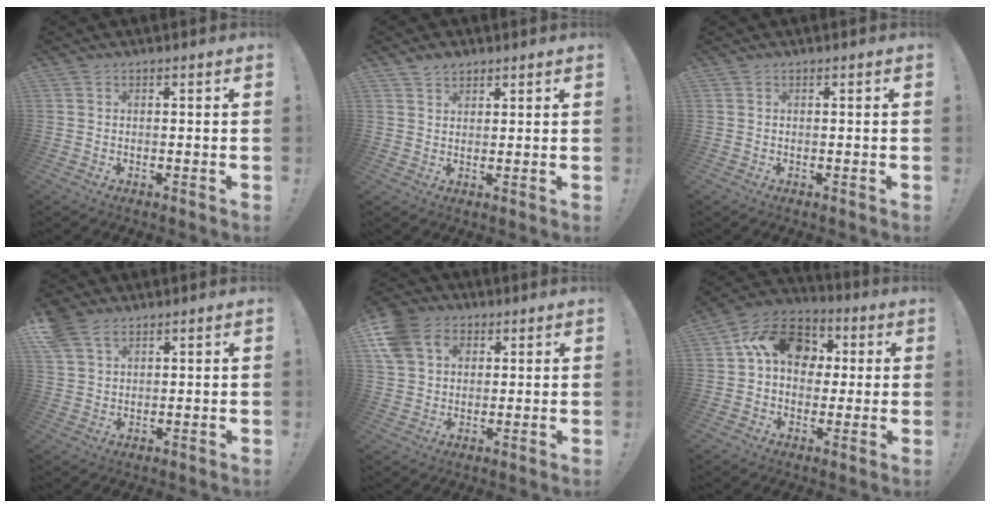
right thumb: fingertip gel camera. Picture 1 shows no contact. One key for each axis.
{"total": 3.0, "fx": 2.4, "fy": 1.7, "fz": 0.7, "tx": -0.008, "ty": -0.012, "tz": 0.043}
{"total": 0.0}
{"total": 6.6, "fx": 4.2, "fy": 3.8, "fz": 3.4, "tx": -0.075, "ty": -0.012, "tz": 0.085}
{"total": 12.0, "fx": 5.1, "fy": 9.2, "fz": 5.8, "tx": -0.114, "ty": -0.015, "tz": 0.101}
{"total": 16.0, "fx": 4.0, "fy": 12.2, "fz": 9.6, "tx": -0.141, "ty": 0.010, "tz": 0.079}